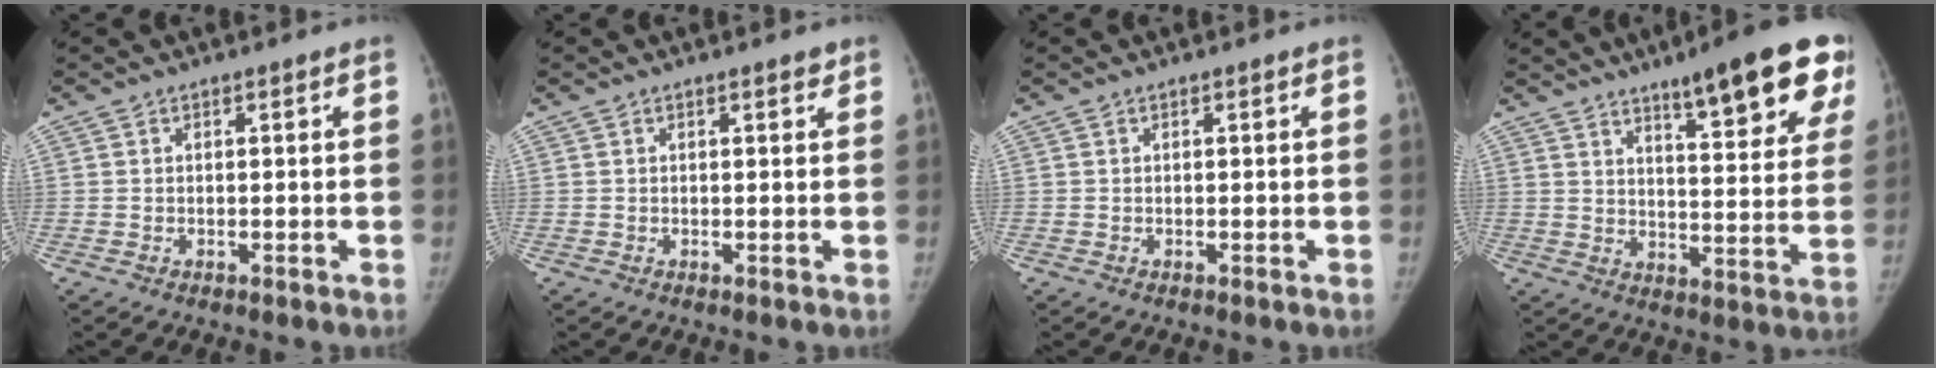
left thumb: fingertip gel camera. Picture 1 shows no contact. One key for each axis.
{"total": 0.7, "fx": 0.6, "fy": 0.3, "fz": 0.3, "tx": -0.002, "ty": -0.003, "tz": 0.007}
{"total": 0.0}
{"total": 18.1, "fx": 11.1, "fy": 4.0, "fz": 13.7, "tx": -0.150, "ty": -0.049, "tz": 0.152}